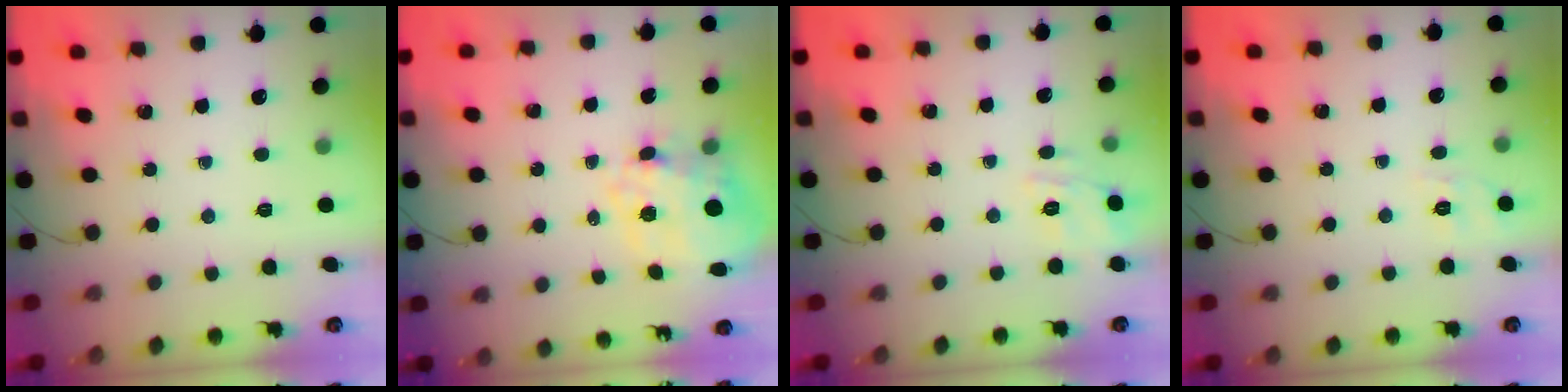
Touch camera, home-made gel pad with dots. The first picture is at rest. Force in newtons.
{"total": 13.1, "press": 12.7, "slide": 3.2}
{"total": 6.1, "press": 5.9, "slide": 1.6}
{"total": 1.7, "press": 0.2, "slide": 1.7}